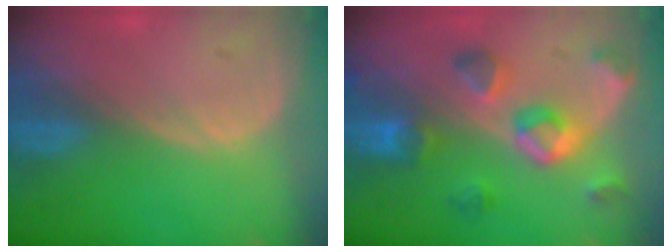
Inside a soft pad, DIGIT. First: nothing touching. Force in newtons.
{"total": 8.0, "press": 7.9, "slide": 1.3}